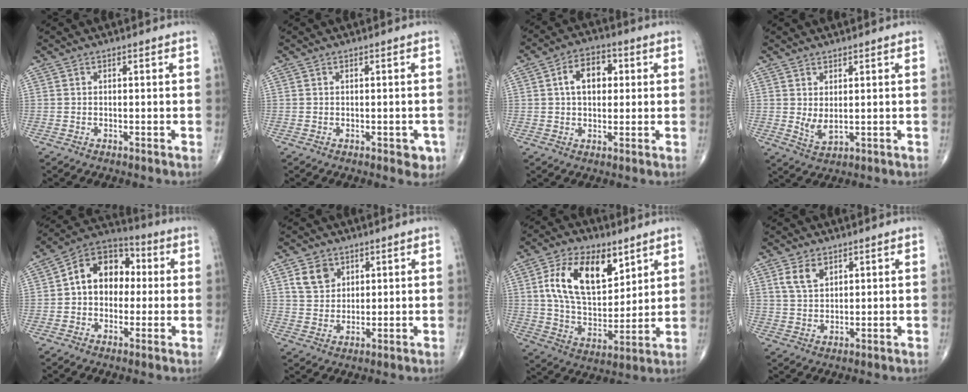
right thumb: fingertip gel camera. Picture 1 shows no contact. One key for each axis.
{"total": 2.7, "fx": -0.9, "fy": 1.5, "fz": 2.1, "tx": -0.007, "ty": 0.002, "tz": -0.007}
{"total": 8.0, "fx": 1.5, "fy": 5.2, "fz": 5.9, "tx": -0.078, "ty": 0.014, "tz": 0.018}
{"total": 3.5, "fx": 0.7, "fy": 1.7, "fz": 3.1, "tx": -0.056, "ty": -0.013, "tz": 0.022}
{"total": 12.8, "fx": 1.0, "fy": 9.5, "fz": 8.6, "tx": -0.100, "ty": 0.033, "tz": 0.002}
{"total": 6.0, "fx": 2.8, "fy": 4.6, "fz": 2.5, "tx": -0.026, "ty": -0.013, "tz": 0.055}
{"total": 17.6, "fx": 7.2, "fy": 9.7, "fz": 12.8, "tx": -0.194, "ty": -0.031, "tz": 0.136}
{"total": 4.8, "fx": 2.4, "fy": 2.9, "fz": 2.9, "tx": -0.044, "ty": -0.009, "tz": 0.050}